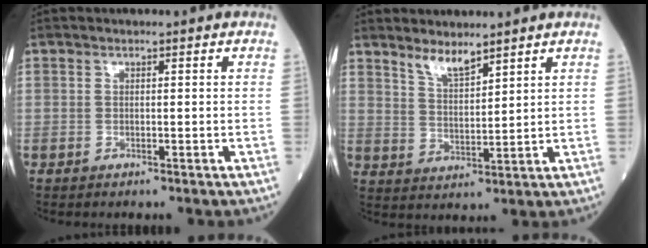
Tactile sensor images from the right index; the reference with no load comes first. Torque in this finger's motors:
{"motor_torque": [-0.14, 0.28, 0.02, 0.01]}